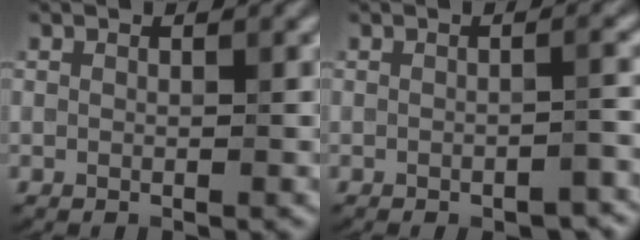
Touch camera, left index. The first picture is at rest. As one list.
[{"total": 2.7, "force": [-1.6, 0.8, 2.1], "torque": [-0.026, 0.002, -0.027]}]